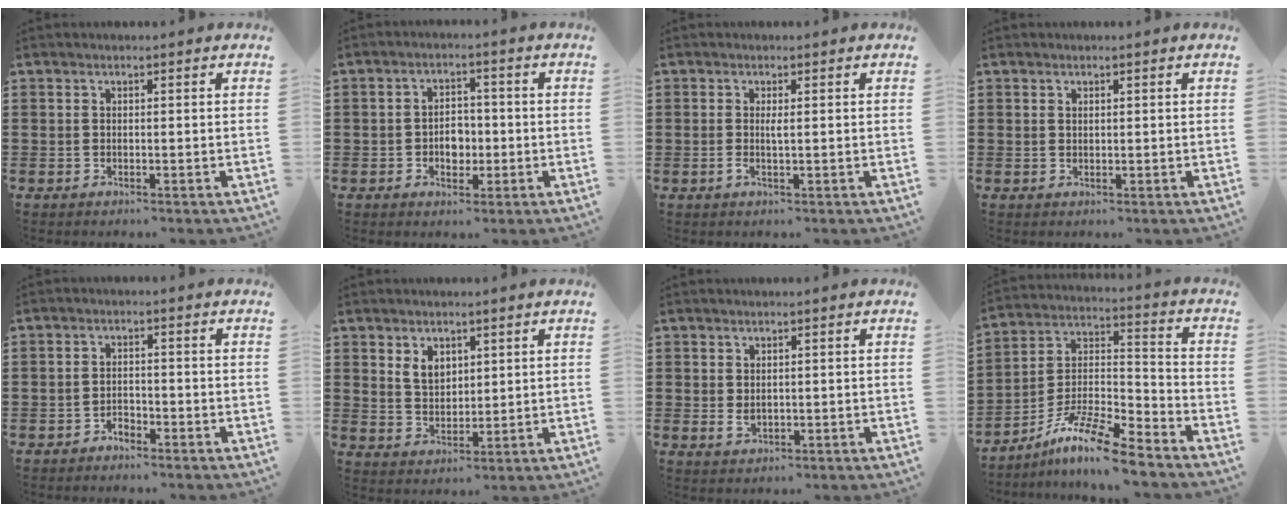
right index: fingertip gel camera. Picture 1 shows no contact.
{"total": 3.7, "force": [-1.0, 2.6, 2.5], "torque": [-0.043, 0.001, -0.022]}
{"total": 1.4, "force": [0.0, 0.1, 1.4], "torque": [-0.035, -0.006, -0.003]}
{"total": 0.6, "force": [0.4, 0.4, 0.3], "torque": [-0.007, 0.001, 0.007]}
{"total": 1.8, "force": [-1.7, 0.6, 0.3], "torque": [-0.014, 0.001, -0.035]}
{"total": 3.9, "force": [2.1, 2.6, 1.9], "torque": [-0.047, 0.009, 0.039]}
{"total": 1.4, "force": [0.2, 0.9, 1.1], "torque": [-0.021, 0.003, 0.005]}
{"total": 10.6, "force": [-8.8, 1.1, 5.9], "torque": [-0.115, 0.009, -0.174]}